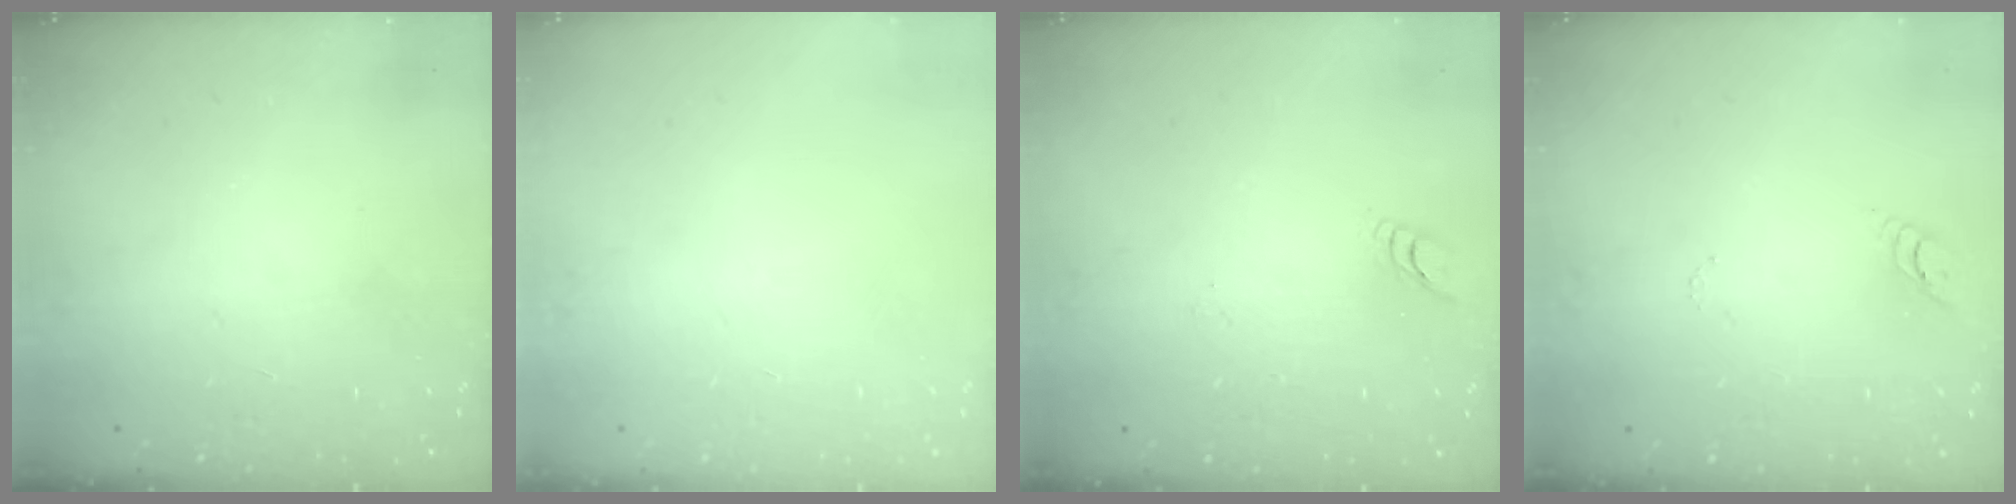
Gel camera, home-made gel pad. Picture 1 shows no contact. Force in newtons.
{"total": 0.0}
{"total": 3.6, "press": 3.6, "slide": 0.3}
{"total": 2.7, "press": 2.7, "slide": 0.2}